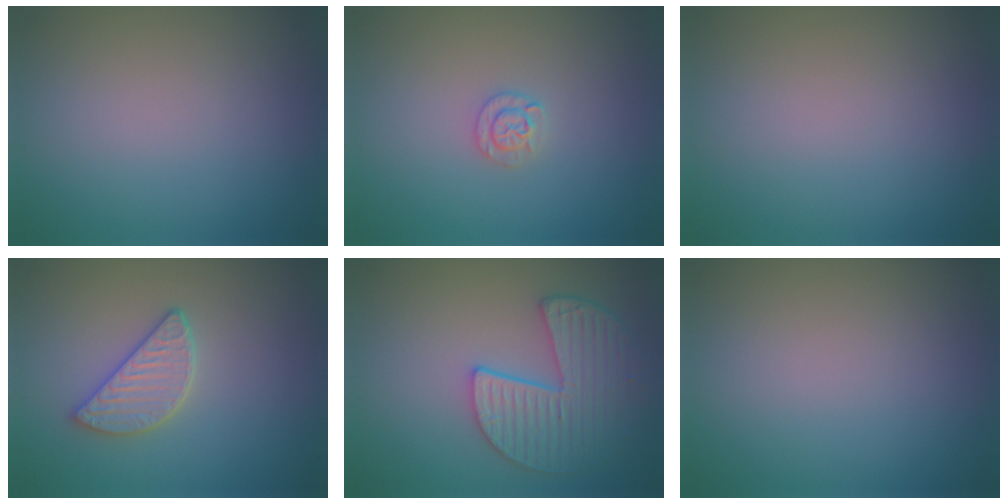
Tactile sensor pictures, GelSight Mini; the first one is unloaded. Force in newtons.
{"total": 1.5, "press": 1.5, "slide": 0.1}
{"total": 0.0}
{"total": 2.9, "press": 2.8, "slide": 0.9}
{"total": 4.9, "press": 4.7, "slide": 1.6}
{"total": 0.0}